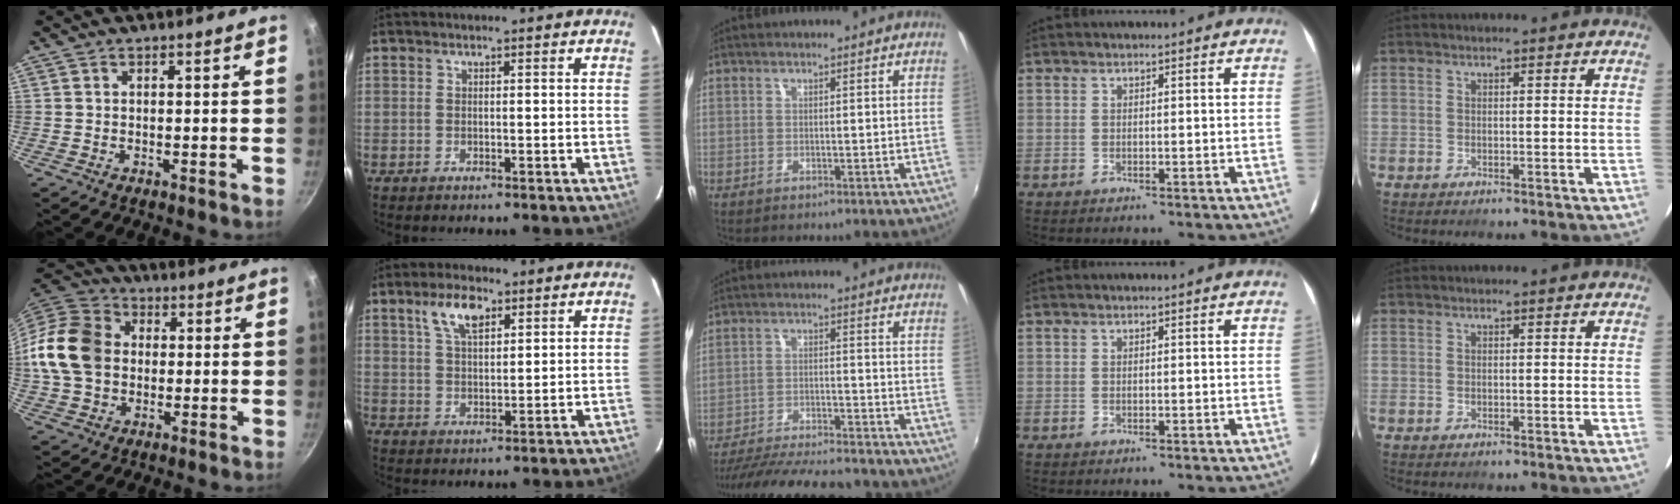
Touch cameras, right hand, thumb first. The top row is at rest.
{"thumb": {"total": 15.0, "force": [0.3, 12.1, 8.9], "torque": [-0.147, 0.024, -0.009]}, "index": {"total": 6.7, "force": [3.7, 2.9, 4.7], "torque": [-0.088, 0.013, 0.070]}, "middle": {"total": 20.6, "force": [-18.0, 4.4, 9.0], "torque": [-0.178, -0.026, -0.266]}}